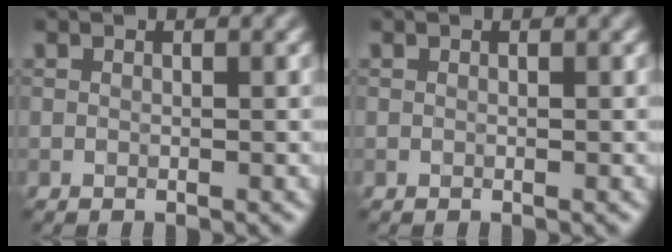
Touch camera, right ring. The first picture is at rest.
{"total": 0.0}